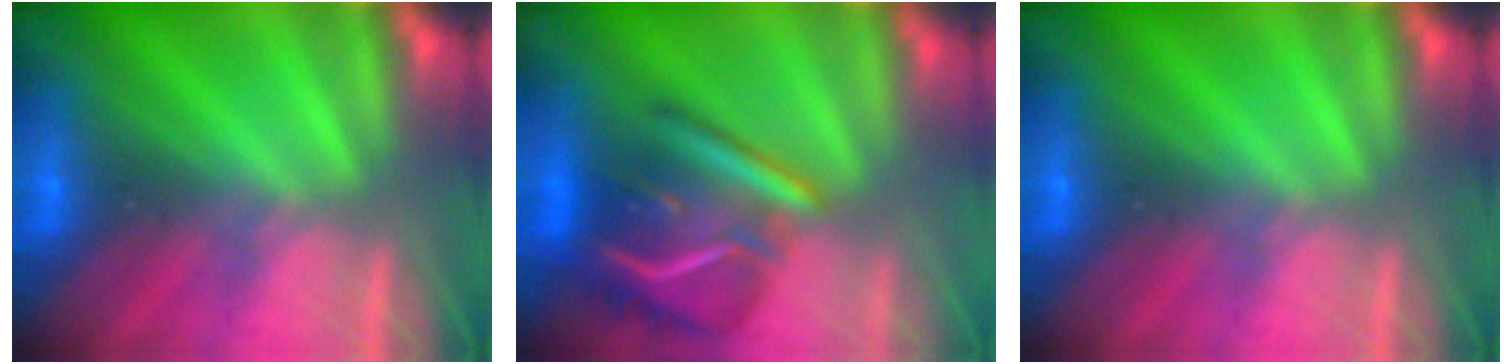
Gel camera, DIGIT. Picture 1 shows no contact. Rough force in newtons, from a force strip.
{"total": 7.5}
{"total": 0.0}